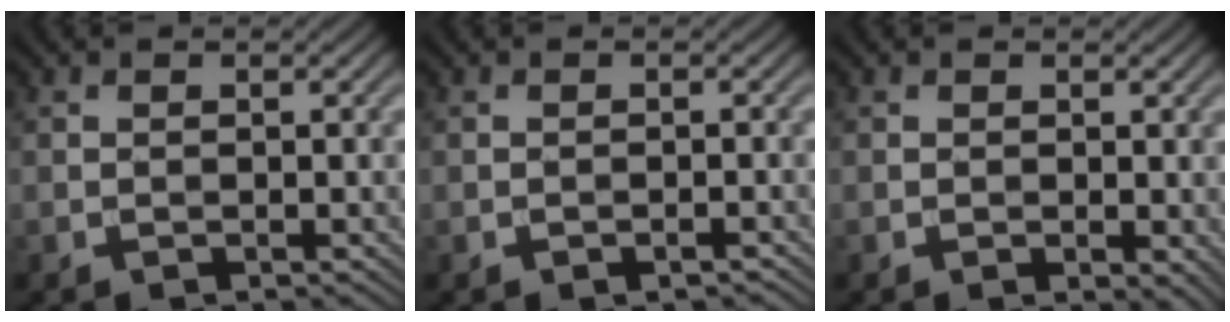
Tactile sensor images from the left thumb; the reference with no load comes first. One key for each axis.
{"total": 1.2, "fx": -0.8, "fy": 0.4, "fz": 0.8, "tx": -0.011, "ty": 0.000, "tz": -0.012}
{"total": 1.7, "fx": -0.2, "fy": 0.7, "fz": 1.5, "tx": -0.022, "ty": -0.007, "tz": -0.001}